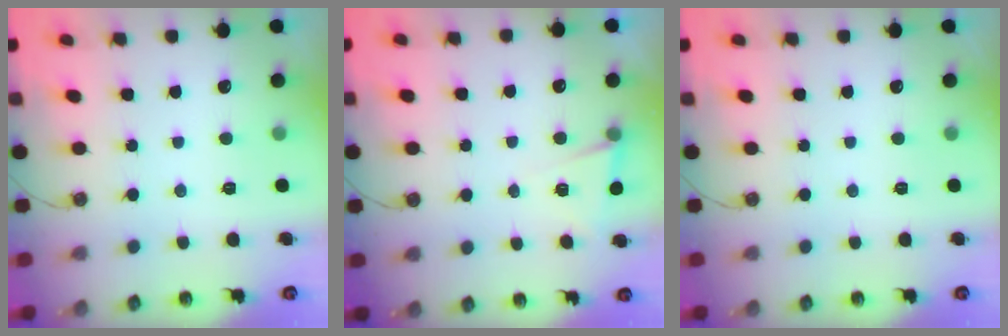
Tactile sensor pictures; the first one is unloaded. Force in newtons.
{"total": 3.0, "press": 2.7, "slide": 1.2}
{"total": 0.0}